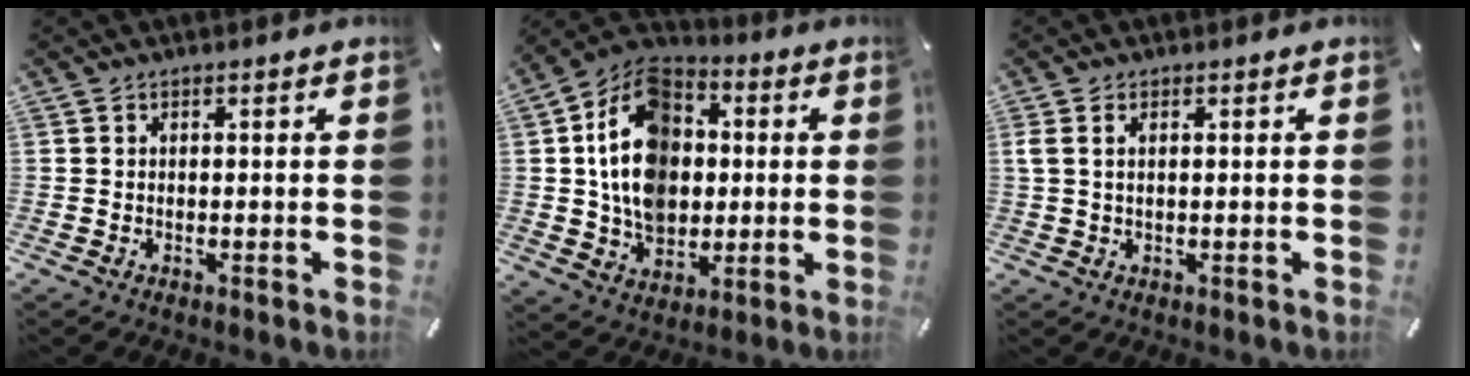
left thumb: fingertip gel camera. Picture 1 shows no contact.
{"total": 16.3, "force": [1.0, 13.3, 9.4], "torque": [-0.187, 0.007, 0.019]}
{"total": 1.9, "force": [0.6, 0.8, 1.6], "torque": [-0.042, 0.001, 0.006]}